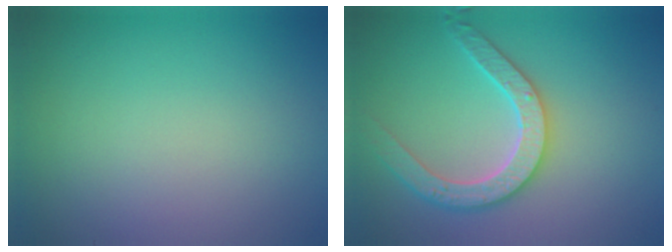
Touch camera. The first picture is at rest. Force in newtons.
{"total": 4.0, "press": 3.9, "slide": 0.9}